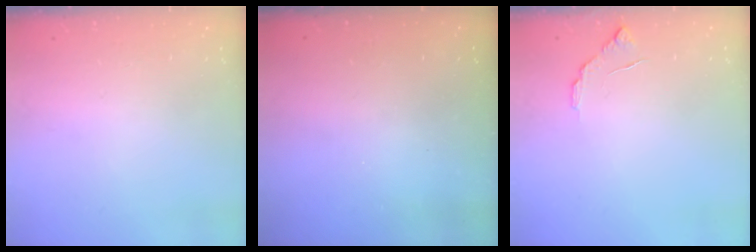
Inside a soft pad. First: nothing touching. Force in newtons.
{"total": 3.0, "press": 3.0, "slide": 0.1}
{"total": 6.3, "press": 6.2, "slide": 0.6}